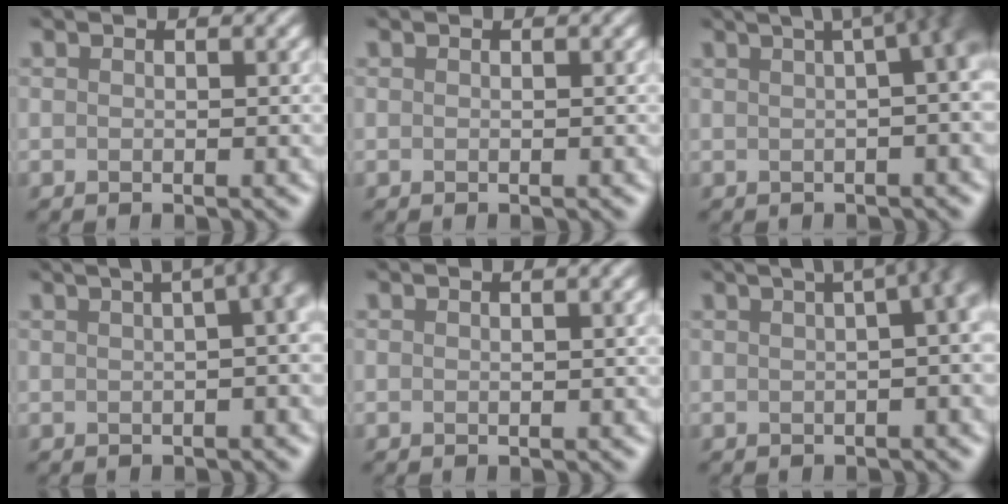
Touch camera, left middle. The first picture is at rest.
{"total": 0.0}
{"total": 14.1, "force": [3.7, 6.4, 11.9], "torque": [-0.074, 0.086, 0.038]}
{"total": 17.6, "force": [5.6, 8.4, 14.4], "torque": [-0.069, 0.085, 0.055]}
{"total": 1.8, "force": [0.7, 0.9, 1.4], "torque": [-0.005, 0.012, -0.003]}
{"total": 16.0, "force": [4.6, 7.5, 13.3], "torque": [-0.072, 0.084, 0.047]}